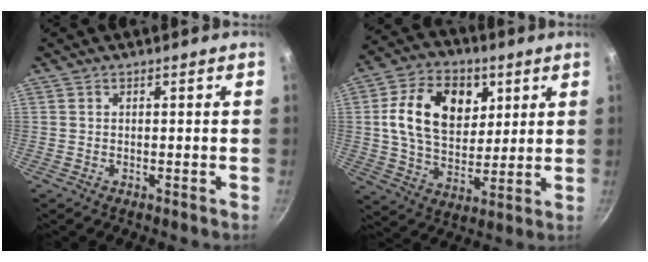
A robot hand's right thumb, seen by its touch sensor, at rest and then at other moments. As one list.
[{"total": 17.3, "force": [4.9, 12.1, 11.3], "torque": [-0.169, -0.008, 0.078]}]